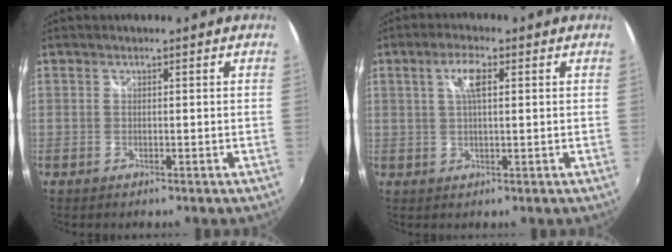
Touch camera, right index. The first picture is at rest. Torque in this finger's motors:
{"motor_torque": [0.66, 0.18, 0.29, 0.08]}